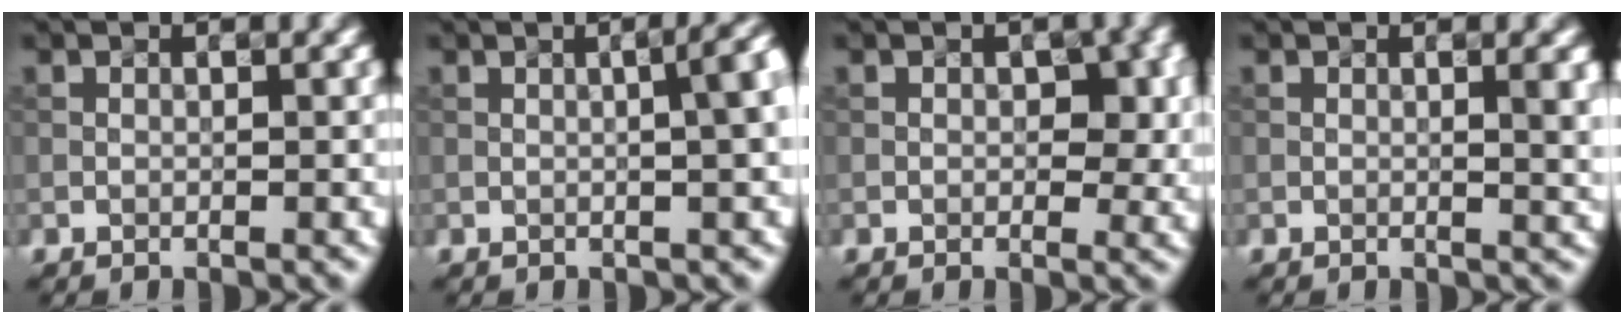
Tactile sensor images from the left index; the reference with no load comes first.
{"total": 6.1, "force": [1.0, 2.6, 5.4], "torque": [-0.018, 0.044, -0.001]}
{"total": 2.9, "force": [0.1, 1.7, 2.4], "torque": [-0.025, -0.001, 0.007]}
{"total": 2.9, "force": [0.4, 0.9, 2.7], "torque": [-0.024, 0.004, 0.009]}